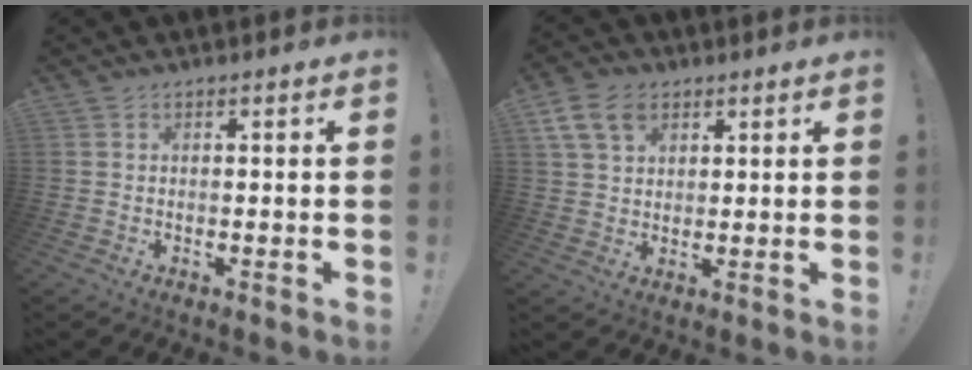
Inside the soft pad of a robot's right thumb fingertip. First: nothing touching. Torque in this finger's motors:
{"motor_torque": [0.08, 0.06, 0.30, 0.03, 0.01]}